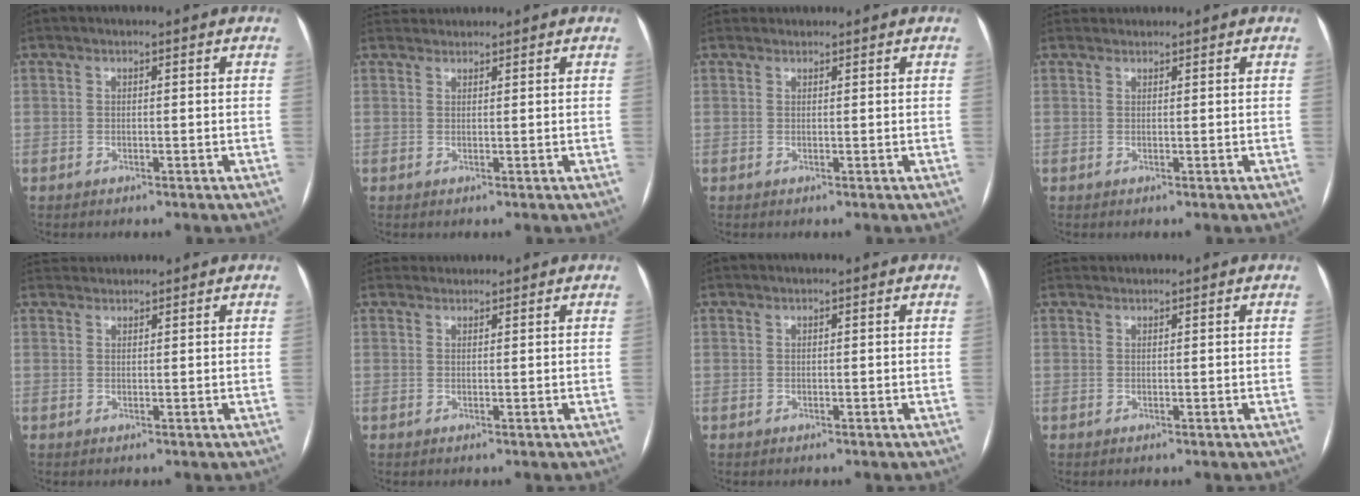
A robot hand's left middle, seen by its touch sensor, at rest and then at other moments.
{"total": 1.9, "force": [1.8, 0.3, -0.4], "torque": [-0.001, 0.020, 0.036]}
{"total": 1.2, "force": [1.1, 0.4, -0.2], "torque": [0.000, 0.019, 0.021]}
{"total": 1.4, "force": [1.4, 0.3, -0.3], "torque": [-0.001, 0.019, 0.027]}
{"total": 2.1, "force": [2.0, 0.2, -0.3], "torque": [-0.003, 0.020, 0.041]}
{"total": 1.7, "force": [1.6, 0.3, -0.4], "torque": [0.001, 0.018, 0.030]}
{"total": 0.0}
{"total": 1.1, "force": [1.1, 0.0, -0.2], "torque": [-0.004, 0.018, 0.026]}